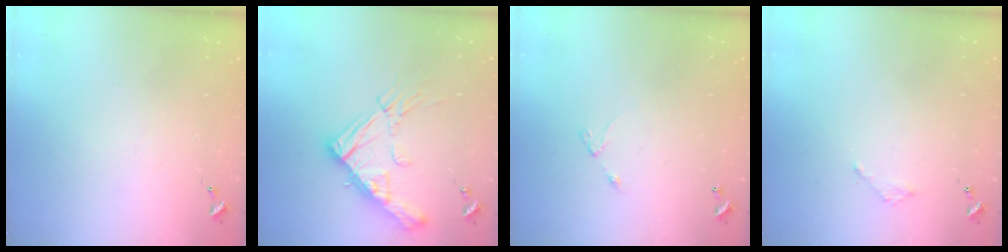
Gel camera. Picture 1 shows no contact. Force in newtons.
{"total": 17.3, "press": 17.2, "slide": 1.7}
{"total": 4.2, "press": 4.2, "slide": 0.4}
{"total": 2.0, "press": 2.0, "slide": 0.3}